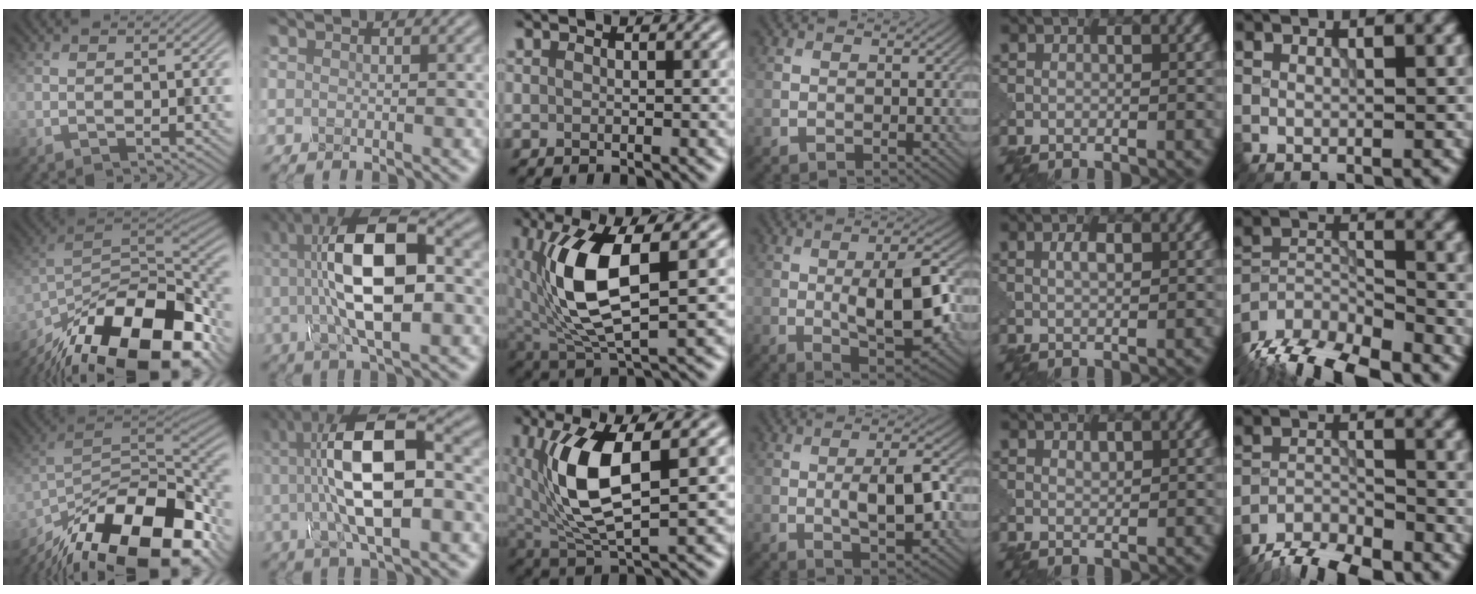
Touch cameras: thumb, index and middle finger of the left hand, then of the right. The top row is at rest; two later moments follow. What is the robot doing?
{"motion": "disassemble", "object": "glue stick"}